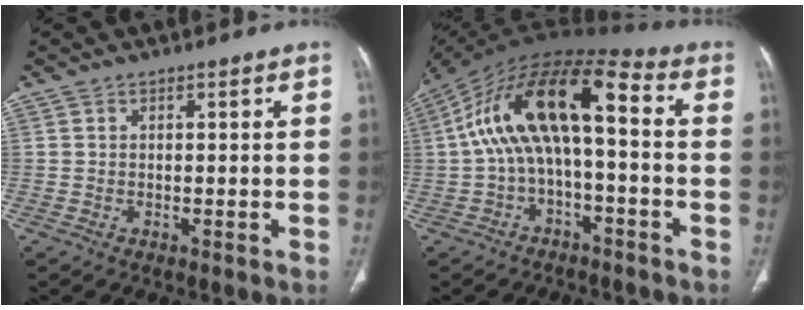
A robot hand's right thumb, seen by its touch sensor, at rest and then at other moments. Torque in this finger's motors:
{"motor_torque": [2.15, 2.18, 1.82, -0.95, 0.61]}